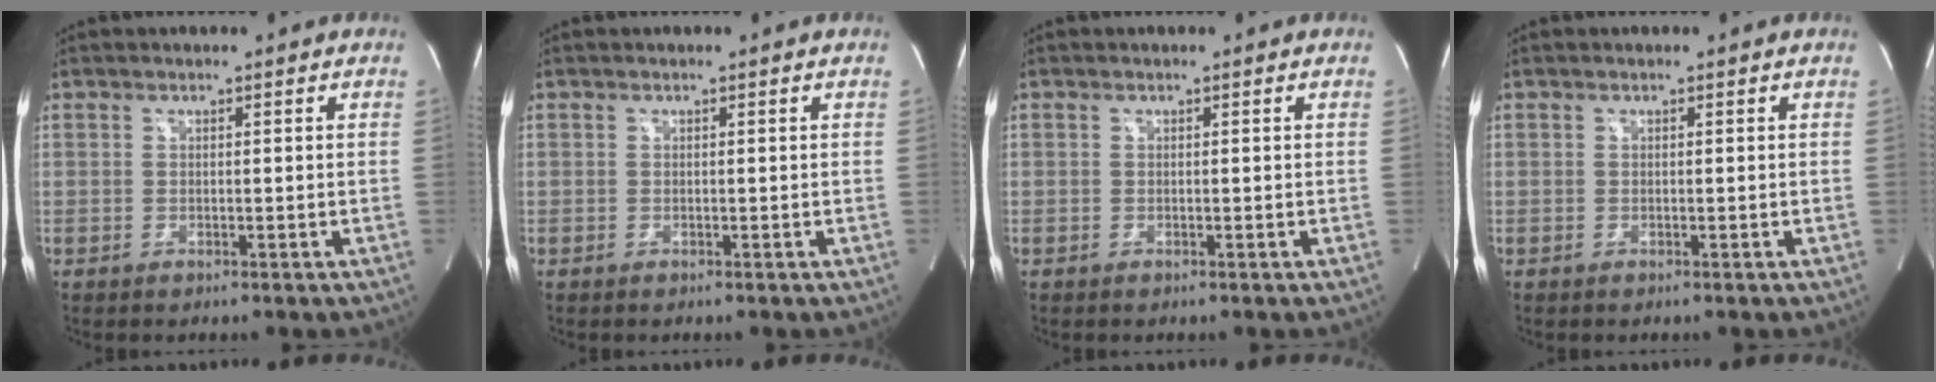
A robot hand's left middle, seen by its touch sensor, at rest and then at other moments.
{"total": 0.0}
{"total": 0.0}
{"total": 0.0}